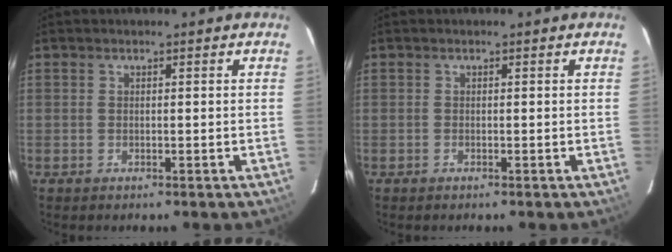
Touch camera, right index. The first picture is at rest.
{"total": 0.0}